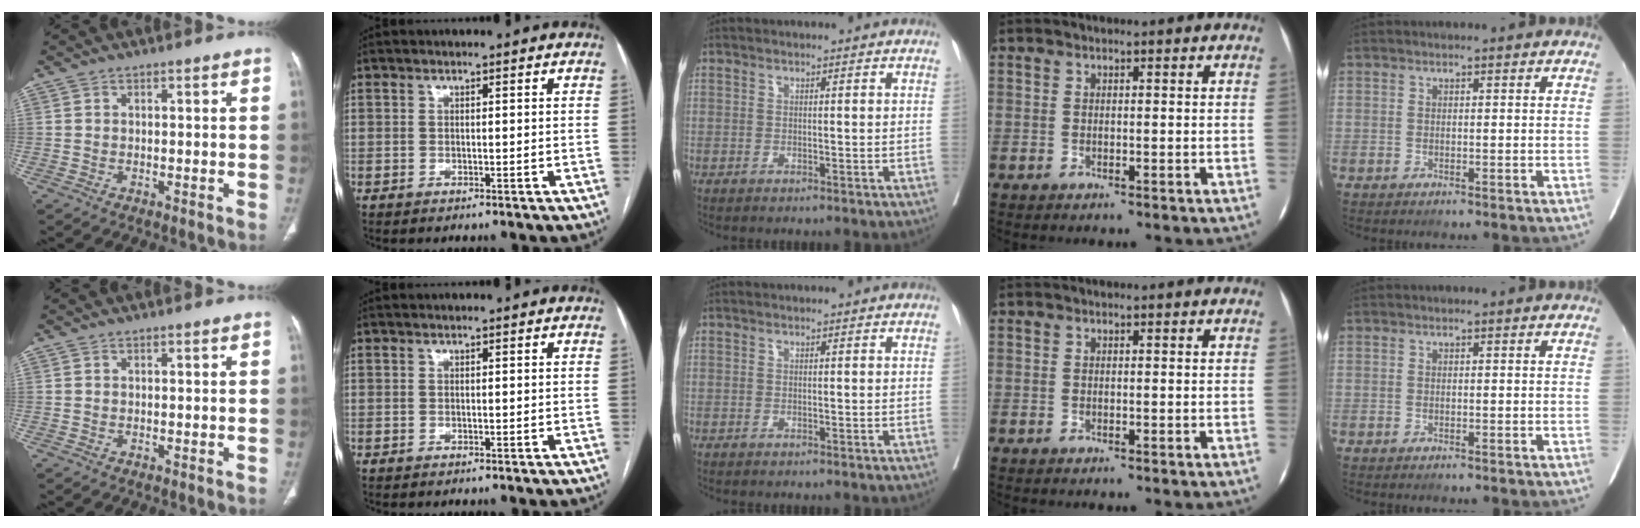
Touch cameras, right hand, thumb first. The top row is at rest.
{}